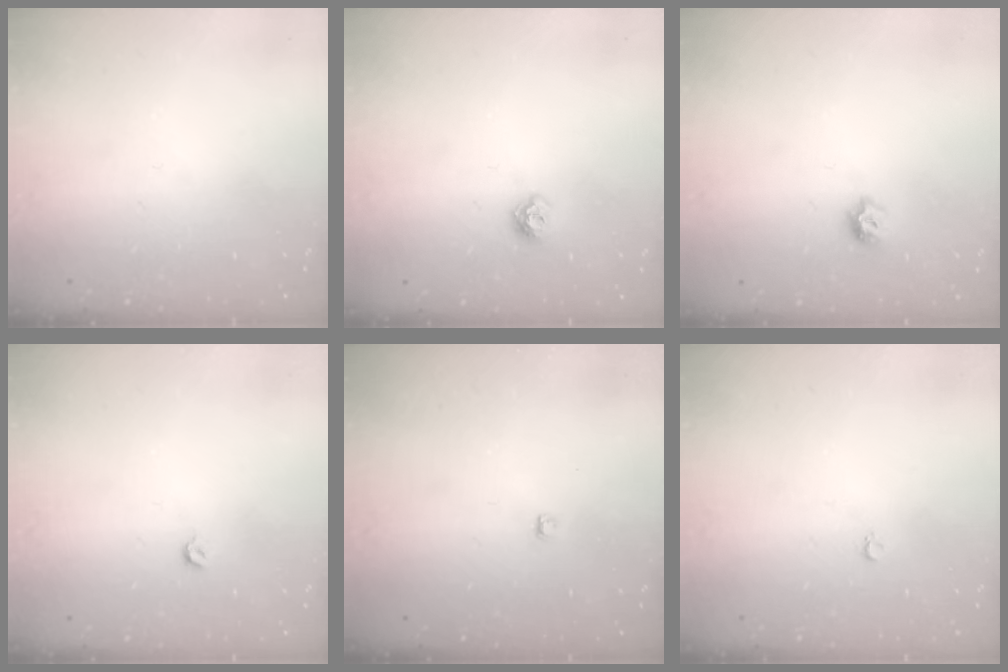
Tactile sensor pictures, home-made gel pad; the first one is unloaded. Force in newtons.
{"total": 6.8, "press": 6.7, "slide": 1.0}
{"total": 6.2, "press": 6.2, "slide": 0.8}
{"total": 3.6, "press": 3.6, "slide": 0.7}
{"total": 2.8, "press": 2.7, "slide": 0.3}
{"total": 2.6, "press": 2.6, "slide": 0.3}